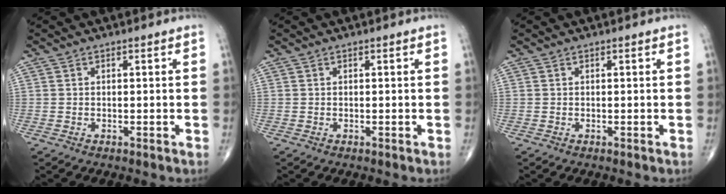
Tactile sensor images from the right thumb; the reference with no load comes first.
{"total": 0.0}
{"total": 0.0}